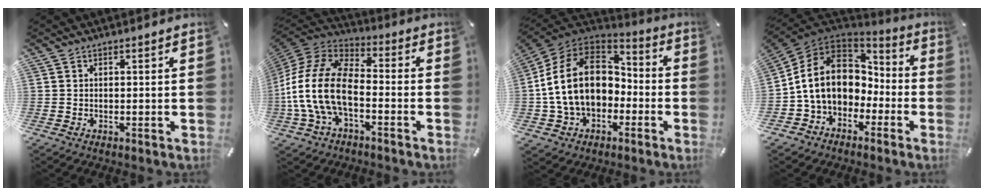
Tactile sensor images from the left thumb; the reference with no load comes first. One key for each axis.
{"total": 17.1, "fx": -5.5, "fy": 10.3, "fz": 12.6, "tx": -0.271, "ty": 0.026, "tz": -0.102}
{"total": 18.4, "fx": -0.9, "fy": 14.3, "fz": 11.5, "tx": -0.242, "ty": 0.020, "tz": -0.015}
{"total": 14.8, "fx": 0.2, "fy": 12.3, "fz": 8.3, "tx": -0.182, "ty": 0.009, "tz": 0.003}